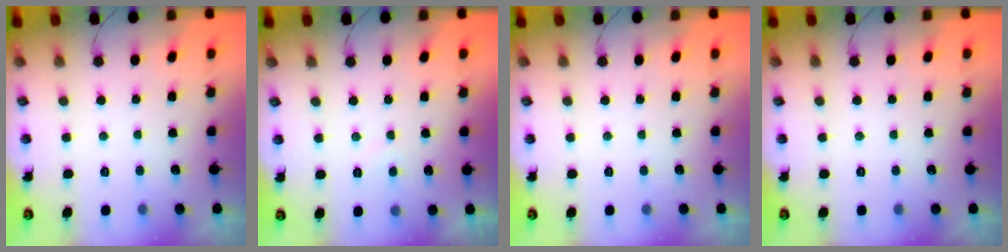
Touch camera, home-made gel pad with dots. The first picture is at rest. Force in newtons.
{"total": 2.5, "press": 2.4, "slide": 0.5}
{"total": 0.0}
{"total": 0.0}